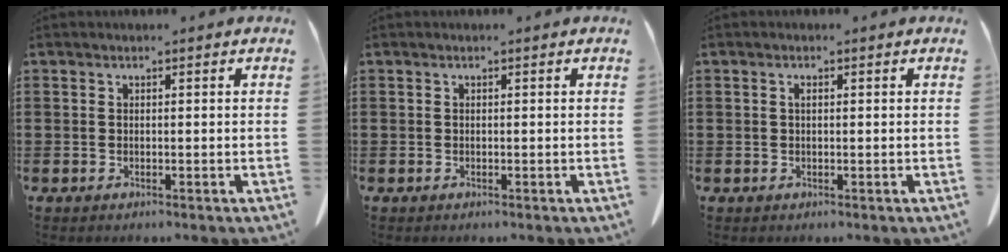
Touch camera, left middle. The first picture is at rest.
{"total": 0.0}
{"total": 0.9, "force": [0.2, 0.3, 0.8], "torque": [-0.018, 0.000, 0.003]}